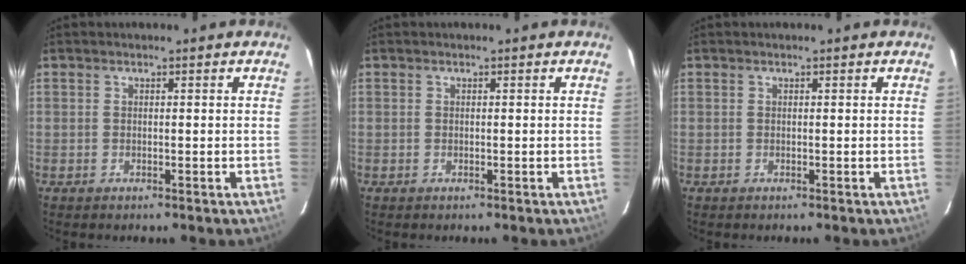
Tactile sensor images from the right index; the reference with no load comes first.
{"total": 0.0}
{"total": 0.0}